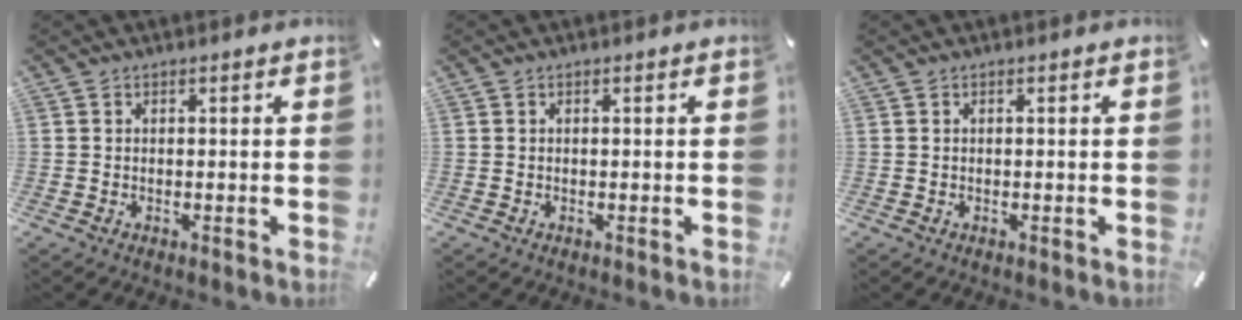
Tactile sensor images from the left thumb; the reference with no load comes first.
{"total": 0.0}
{"total": 0.0}